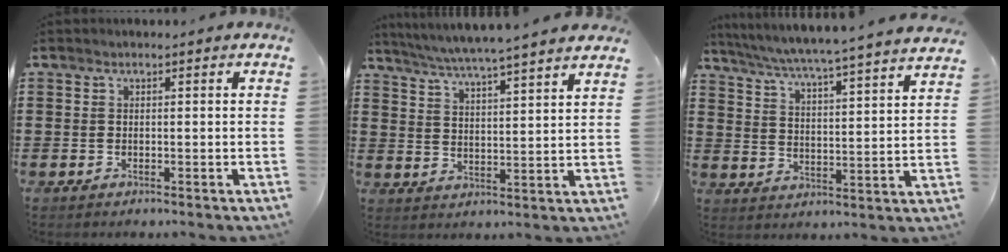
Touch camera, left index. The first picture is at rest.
{"total": 4.9, "force": [4.5, -0.8, 1.8], "torque": [-0.054, -0.032, 0.074]}
{"total": 4.4, "force": [4.0, -1.1, 1.3], "torque": [-0.047, -0.040, 0.058]}